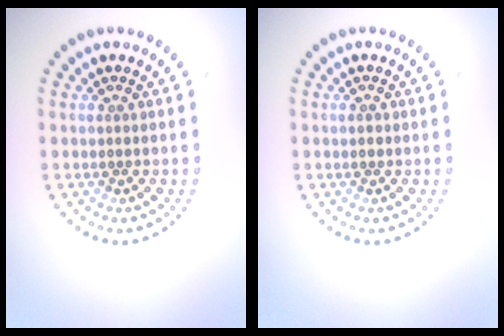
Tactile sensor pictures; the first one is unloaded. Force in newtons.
{"total": 0.7, "press": 0.7, "slide": 0.0}